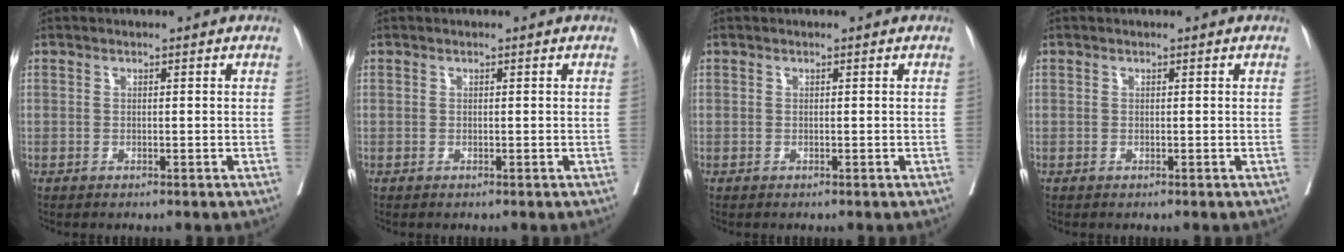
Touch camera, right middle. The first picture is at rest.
{"total": 0.0}
{"total": 0.0}
{"total": 0.0}